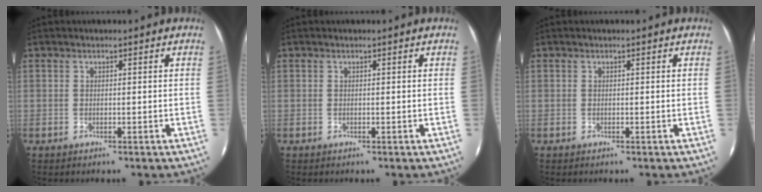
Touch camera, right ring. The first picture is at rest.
{"total": 0.0}
{"total": 0.0}